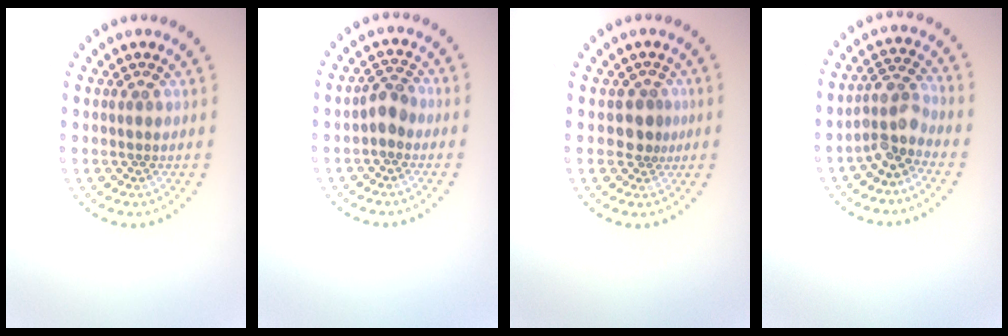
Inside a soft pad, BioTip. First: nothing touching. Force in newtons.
{"total": 1.9, "press": 1.8, "slide": 0.6}
{"total": 1.8, "press": 1.3, "slide": 1.2}
{"total": 3.6, "press": 3.0, "slide": 1.9}